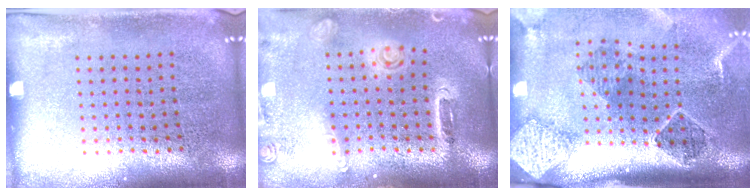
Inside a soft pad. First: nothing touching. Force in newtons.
{"total": 1.6, "press": 1.5, "slide": 0.3}
{"total": 2.8, "press": 1.9, "slide": 2.0}